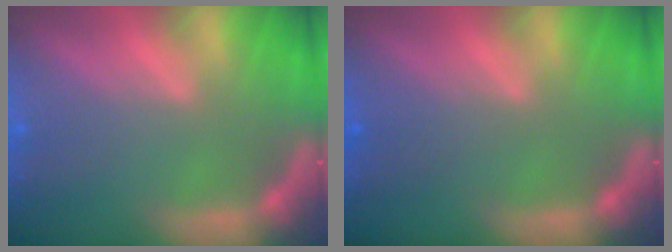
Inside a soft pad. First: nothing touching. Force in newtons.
{"total": 1.5}